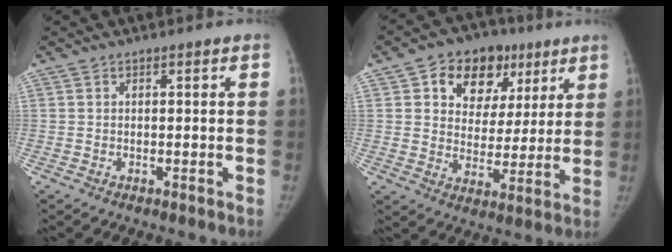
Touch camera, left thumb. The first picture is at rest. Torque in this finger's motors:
{"motor_torque": [-0.09, 0.21, 0.15, 0.32, -0.03]}